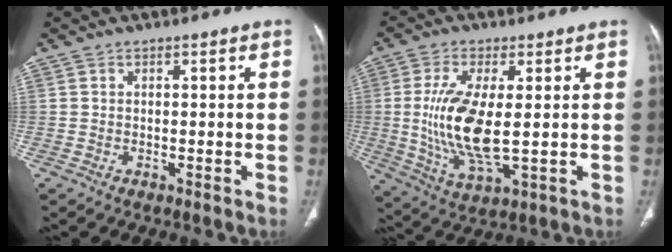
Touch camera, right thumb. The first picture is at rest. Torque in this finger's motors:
{"motor_torque": [1.35, 1.63, 1.57, -0.41, 0.57]}